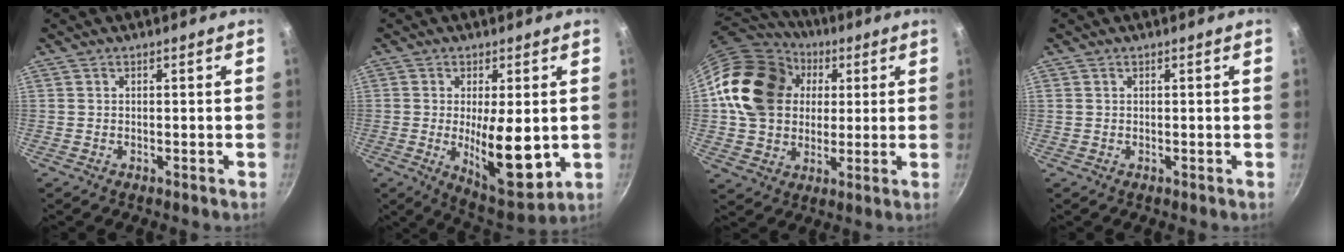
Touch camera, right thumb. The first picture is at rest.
{"total": 13.2, "force": [-0.7, 4.8, 12.2], "torque": [-0.173, -0.024, 0.003]}
{"total": 21.2, "force": [4.1, 17.1, 11.9], "torque": [-0.187, 0.026, 0.069]}
{"total": 0.0}